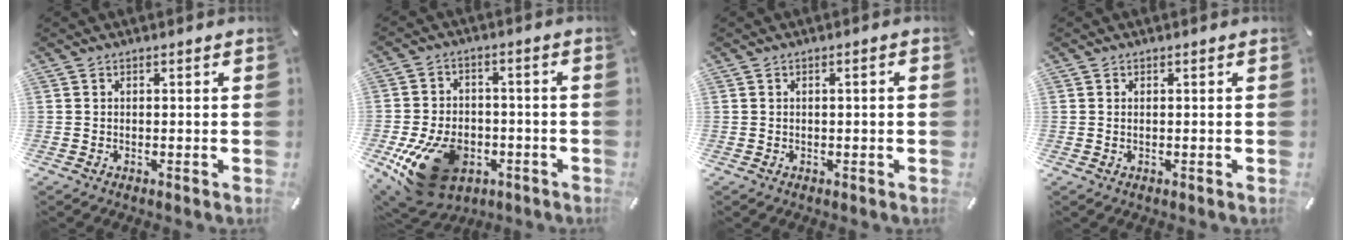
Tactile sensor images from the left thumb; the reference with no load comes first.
{"total": 17.0, "force": [-6.9, 11.6, 10.3], "torque": [-0.195, 0.031, -0.108]}
{"total": 1.5, "force": [-0.1, 0.2, 1.4], "torque": [-0.024, -0.001, -0.002]}
{"total": 0.7, "force": [0.1, 0.1, 0.7], "torque": [-0.014, -0.001, 0.002]}